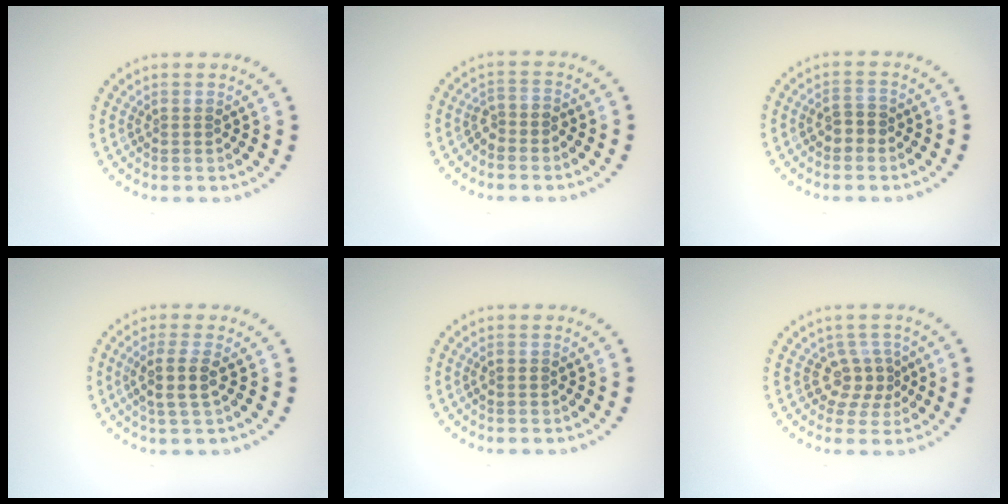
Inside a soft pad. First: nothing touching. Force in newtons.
{"total": 1.6, "press": 1.2, "slide": 1.0}
{"total": 1.9, "press": 1.8, "slide": 0.6}
{"total": 2.8, "press": 2.4, "slide": 1.4}
{"total": 0.8, "press": 0.8, "slide": 0.1}
{"total": 2.8, "press": 2.2, "slide": 1.8}